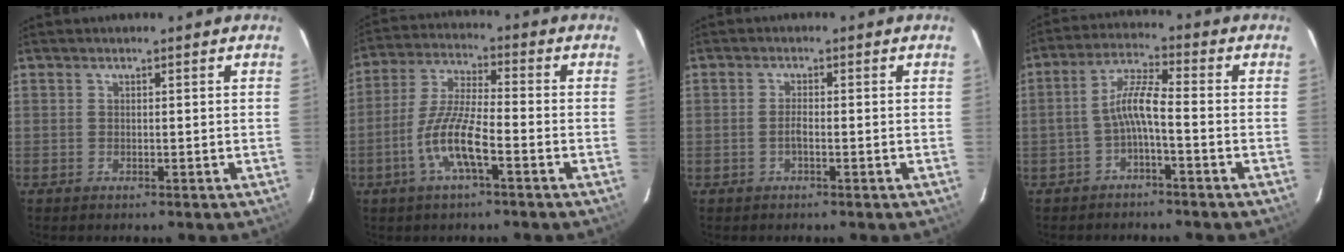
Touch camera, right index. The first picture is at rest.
{"total": 10.1, "force": [-4.4, 1.8, 9.0], "torque": [-0.190, -0.001, -0.087]}
{"total": 1.7, "force": [-0.7, 0.4, 1.5], "torque": [-0.031, 0.003, -0.014]}
{"total": 5.5, "force": [-2.3, 0.6, 5.0], "torque": [-0.116, 0.016, -0.042]}